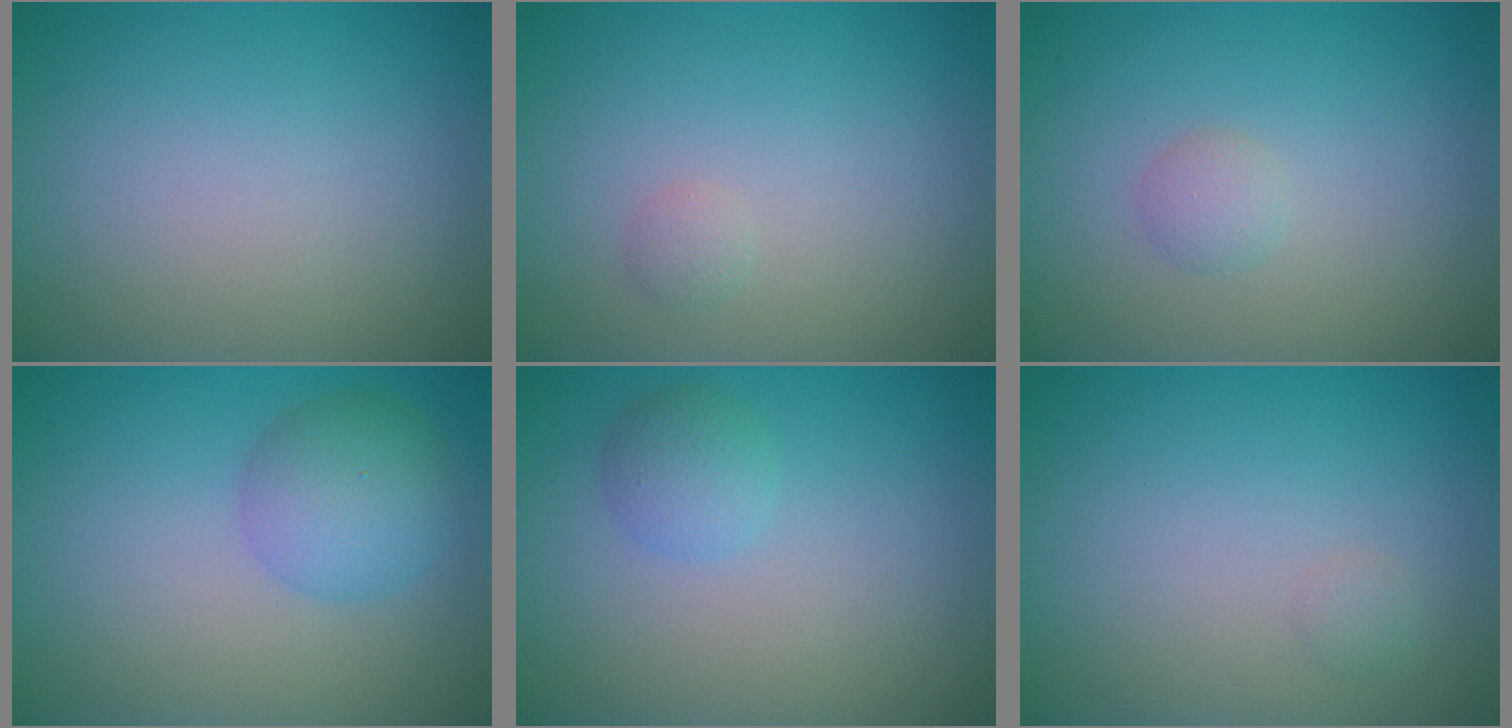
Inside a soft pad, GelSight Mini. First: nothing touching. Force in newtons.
{"total": 0.7, "press": 0.7, "slide": 0.0}
{"total": 1.1, "press": 1.1, "slide": 0.0}
{"total": 4.0, "press": 4.0, "slide": 0.2}
{"total": 1.8, "press": 1.8, "slide": 0.1}
{"total": 0.6, "press": 0.6, "slide": 0.0}